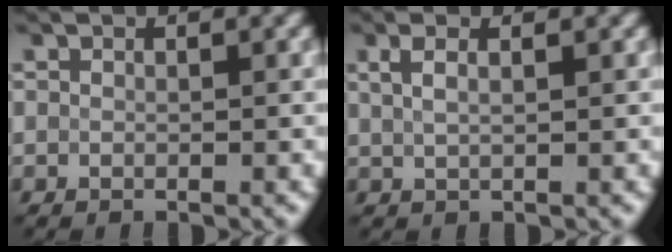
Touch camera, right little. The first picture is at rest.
{"total": 1.6, "force": [1.0, 0.3, 1.2], "torque": [-0.029, 0.009, 0.025]}